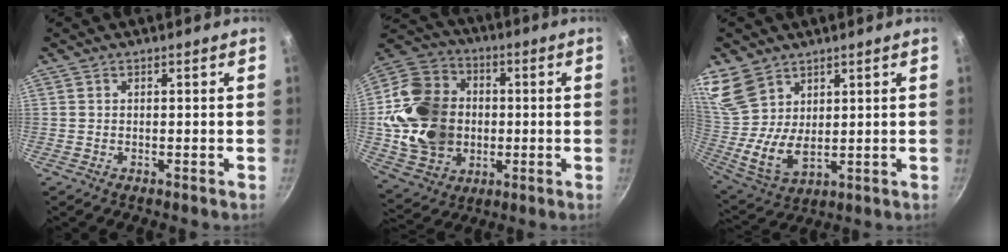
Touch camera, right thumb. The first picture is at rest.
{"total": 21.6, "force": [-0.4, 17.4, 12.8], "torque": [-0.213, 0.028, 0.001]}
{"total": 13.3, "force": [7.9, 8.2, 6.8], "torque": [-0.125, -0.039, 0.171]}